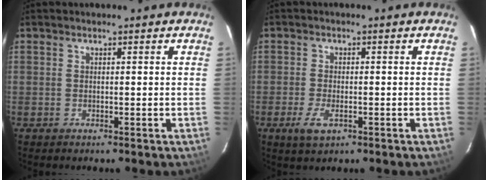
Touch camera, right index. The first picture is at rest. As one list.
[{"total": 4.3, "force": [-2.0, 2.0, 3.2], "torque": [-0.074, -0.008, -0.036]}]